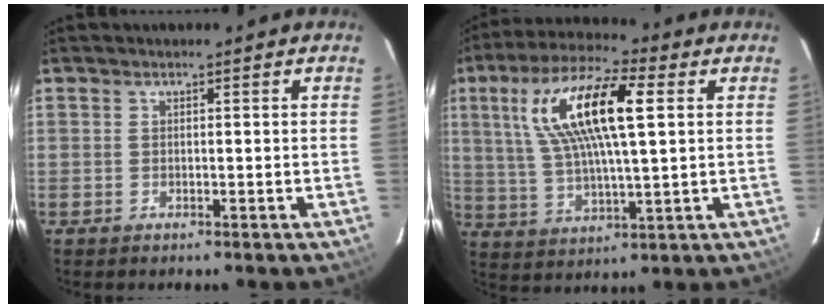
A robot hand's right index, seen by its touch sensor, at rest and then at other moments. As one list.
[{"total": 17.0, "force": [5.1, 4.8, 15.5], "torque": [-0.300, 0.022, 0.095]}]